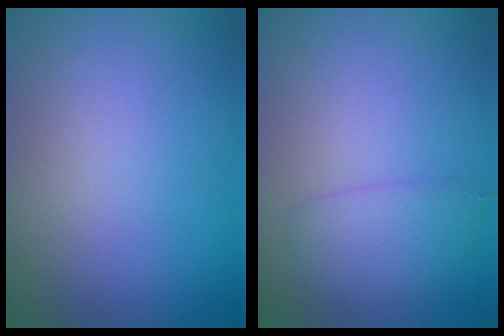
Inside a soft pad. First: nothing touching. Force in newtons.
{"total": 2.4, "press": 2.4, "slide": 0.1}